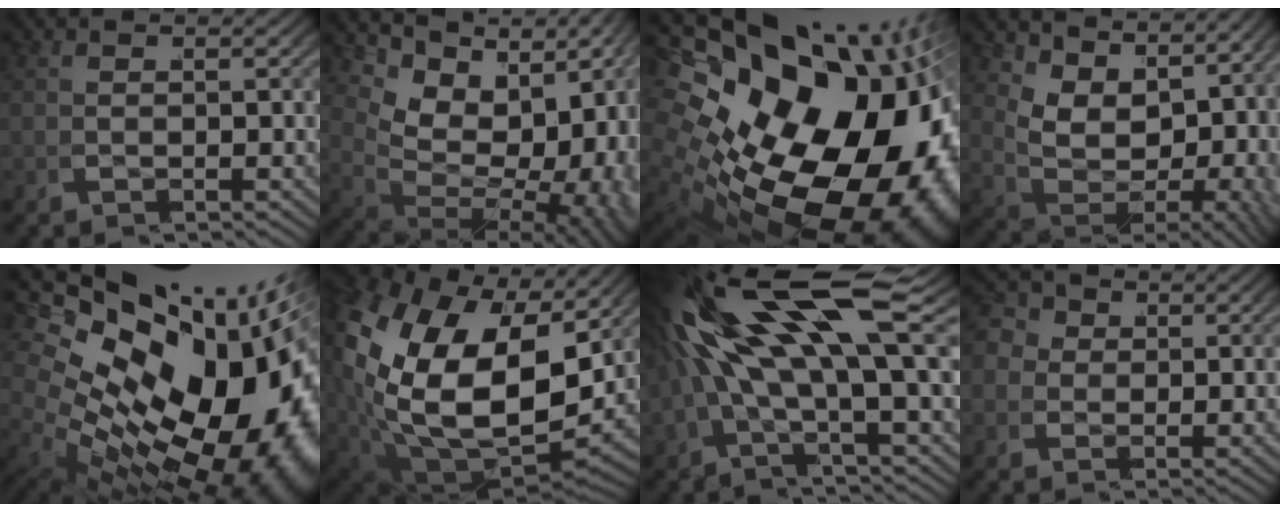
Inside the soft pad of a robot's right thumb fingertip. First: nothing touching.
{"total": 17.0, "force": [0.3, 11.5, 12.6], "torque": [-0.208, -0.026, 0.022]}
{"total": 27.1, "force": [-1.8, 19.0, 19.3], "torque": [-0.330, -0.051, -0.006]}
{"total": 8.3, "force": [1.4, 4.9, 6.6], "torque": [-0.127, -0.028, 0.042]}
{"total": 20.5, "force": [-0.9, 13.3, 15.5], "torque": [-0.253, -0.045, 0.005]}
{"total": 17.6, "force": [-0.3, 11.3, 13.5], "torque": [-0.304, -0.079, 0.040]}
{"total": 10.1, "force": [0.1, 4.8, 8.9], "torque": [-0.183, -0.003, 0.004]}
{"total": 3.6, "force": [0.3, 3.6, 0.7], "torque": [-0.029, -0.004, -0.001]}